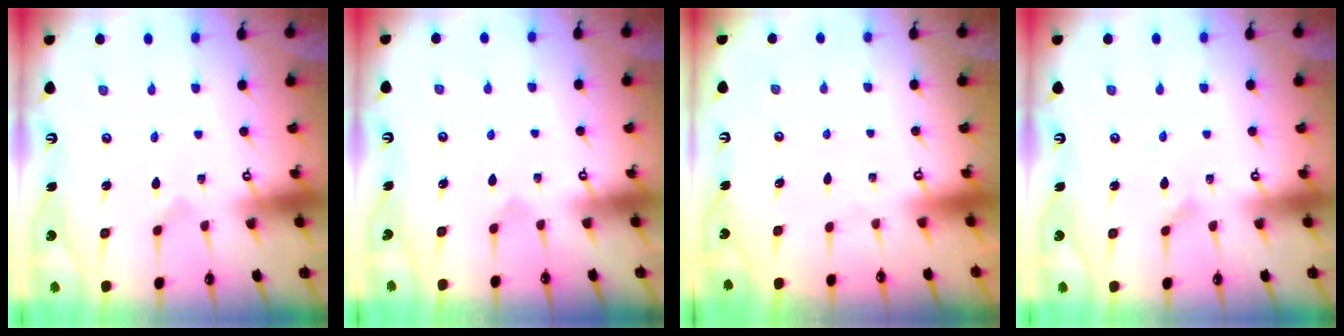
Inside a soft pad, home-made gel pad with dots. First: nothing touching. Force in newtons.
{"total": 2.8, "press": 2.8, "slide": 0.3}
{"total": 0.0}
{"total": 2.2, "press": 2.2, "slide": 0.2}